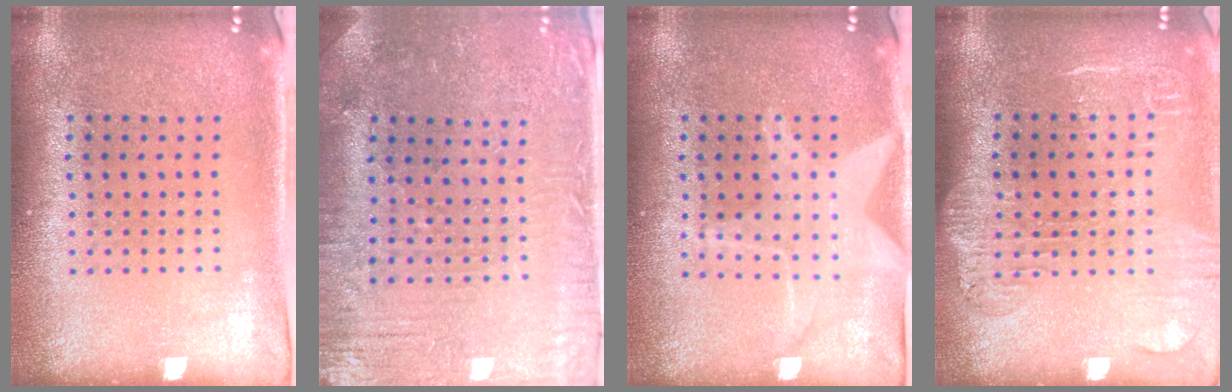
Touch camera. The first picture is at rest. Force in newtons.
{"total": 1.0, "press": 0.9, "slide": 0.4}
{"total": 1.5, "press": 1.5, "slide": 0.2}
{"total": 1.9, "press": 1.6, "slide": 1.0}